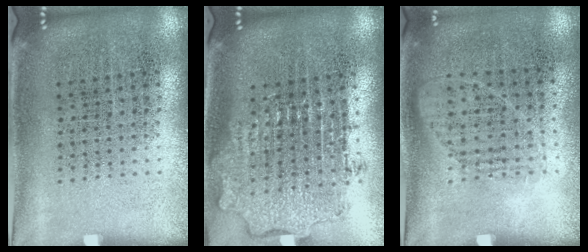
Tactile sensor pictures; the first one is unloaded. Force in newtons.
{"total": 2.0, "press": 1.5, "slide": 1.3}
{"total": 0.9, "press": 0.8, "slide": 0.5}